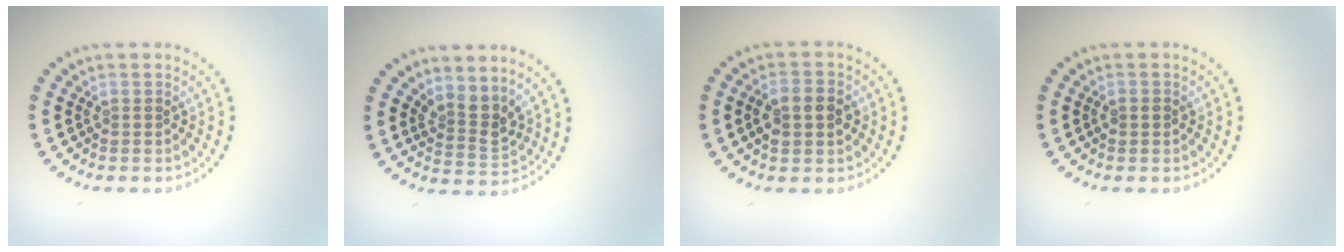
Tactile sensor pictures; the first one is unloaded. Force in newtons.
{"total": 2.7, "press": 2.0, "slide": 1.8}
{"total": 3.6, "press": 3.5, "slide": 0.2}
{"total": 1.1, "press": 1.1, "slide": 0.1}